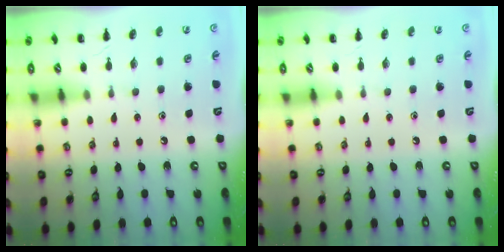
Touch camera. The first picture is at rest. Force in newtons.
{"total": 0.0}